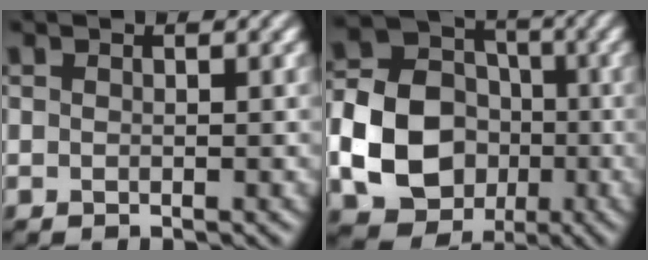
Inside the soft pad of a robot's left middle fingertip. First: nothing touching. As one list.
[{"total": 10.8, "force": [-2.2, 8.8, 5.8], "torque": [-0.114, -0.006, -0.048]}]